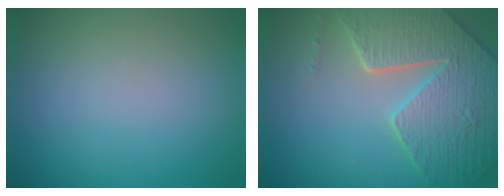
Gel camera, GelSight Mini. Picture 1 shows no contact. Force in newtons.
{"total": 8.0, "press": 5.8, "slide": 5.5}